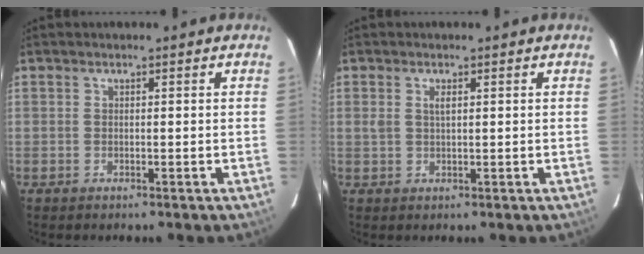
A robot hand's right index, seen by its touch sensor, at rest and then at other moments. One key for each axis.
{"total": 1.9, "fx": 0.7, "fy": 0.8, "fz": 1.5, "tx": -0.030, "ty": 0.001, "tz": 0.013}